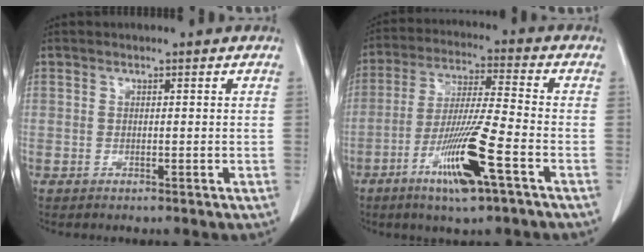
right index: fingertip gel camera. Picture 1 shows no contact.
{"total": 12.7, "force": [-5.9, 0.1, 11.3], "torque": [-0.220, -0.020, -0.110]}